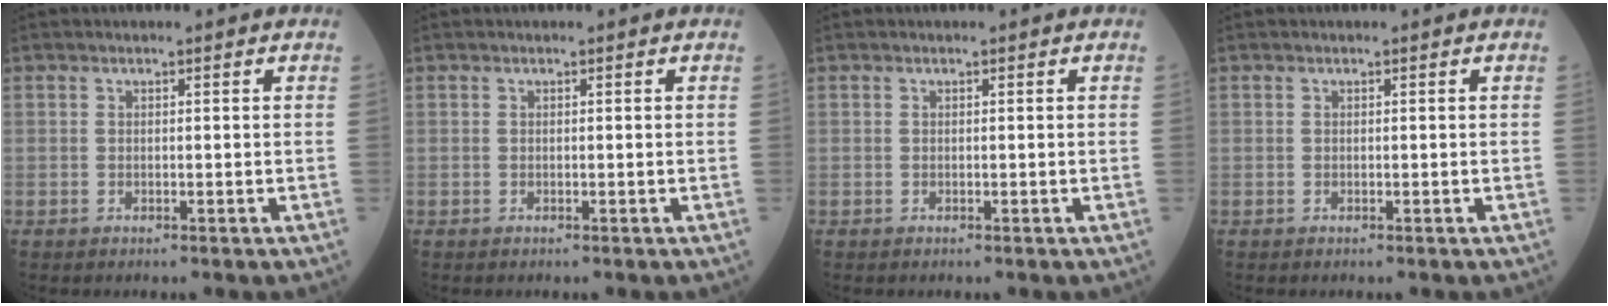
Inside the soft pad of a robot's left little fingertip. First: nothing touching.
{"total": 0.0}
{"total": 0.0}
{"total": 0.0}